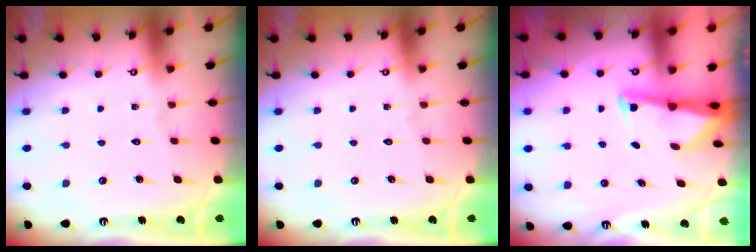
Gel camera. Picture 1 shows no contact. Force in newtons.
{"total": 0.0}
{"total": 2.9, "press": 2.9, "slide": 0.3}